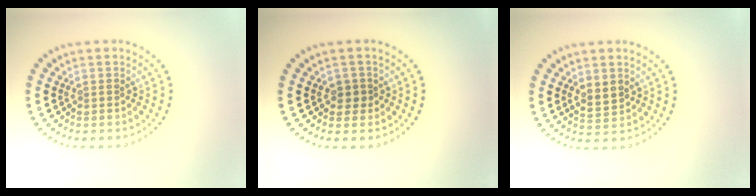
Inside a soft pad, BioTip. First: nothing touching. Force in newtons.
{"total": 1.3, "press": 1.2, "slide": 0.5}
{"total": 1.9, "press": 1.8, "slide": 0.5}